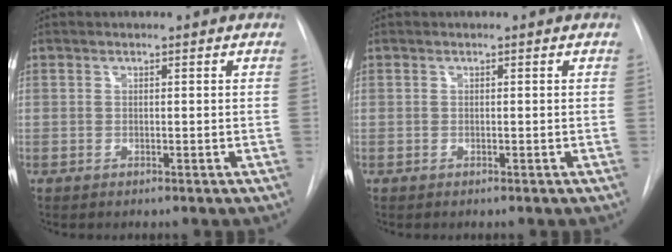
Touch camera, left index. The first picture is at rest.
{"total": 0.0}